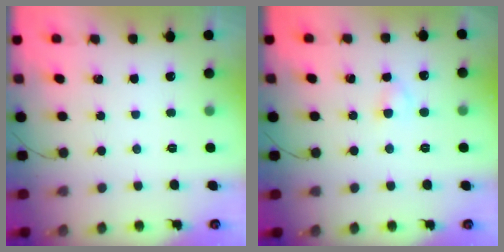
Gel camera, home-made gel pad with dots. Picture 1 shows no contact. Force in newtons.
{"total": 2.4, "press": 2.2, "slide": 1.0}